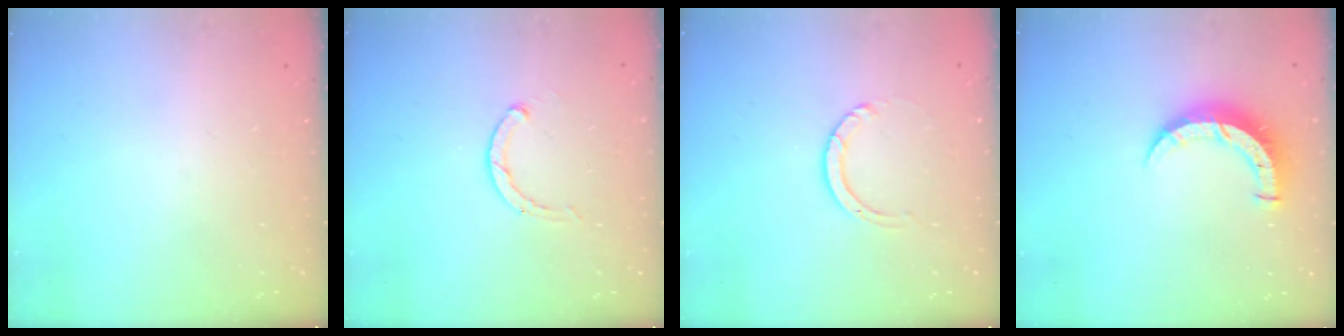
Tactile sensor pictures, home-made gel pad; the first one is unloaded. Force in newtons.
{"total": 2.3, "press": 2.3, "slide": 0.3}
{"total": 3.5, "press": 3.5, "slide": 0.1}
{"total": 7.9, "press": 7.8, "slide": 0.8}